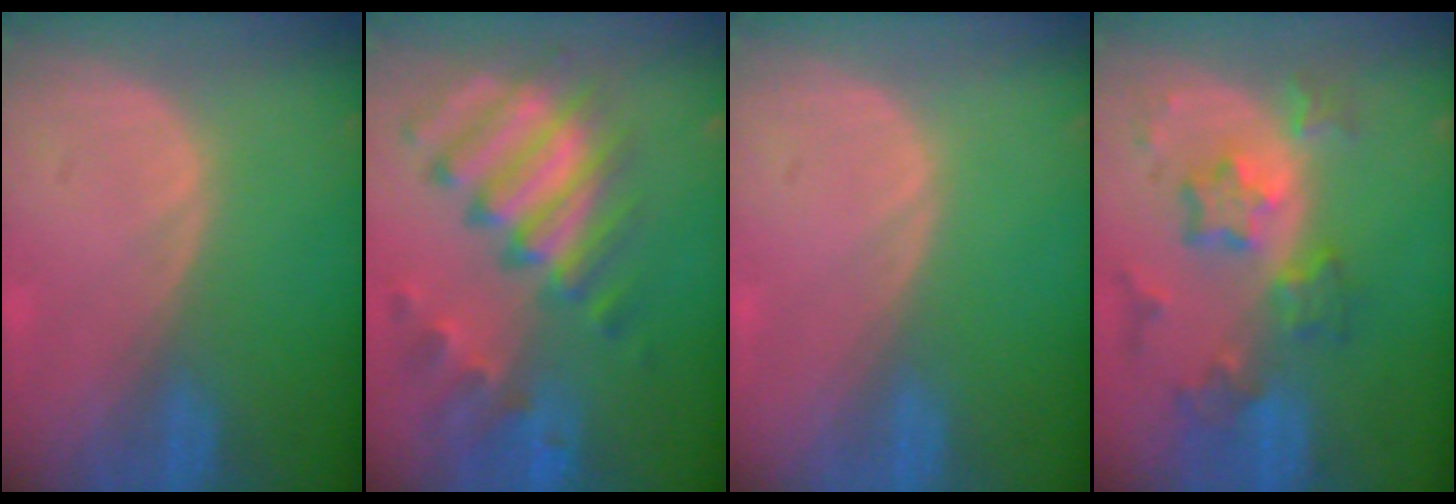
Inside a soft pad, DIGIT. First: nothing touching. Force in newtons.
{"total": 11.4, "press": 9.8, "slide": 5.8}
{"total": 0.0}
{"total": 8.4, "press": 7.4, "slide": 4.0}